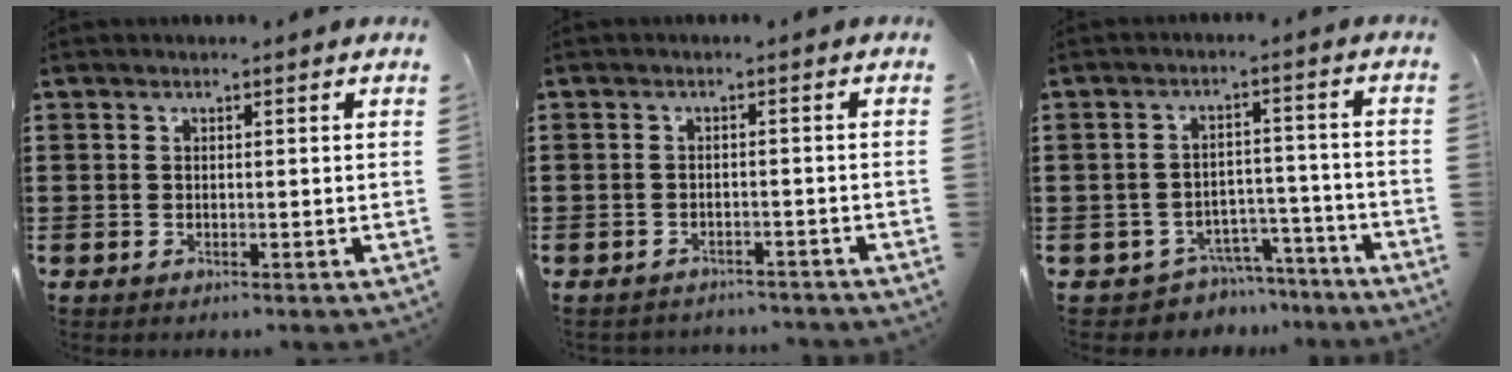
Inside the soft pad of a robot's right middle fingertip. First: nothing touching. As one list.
[{"total": 1.8, "force": [-1.8, 0.2, -0.1], "torque": [-0.005, -0.002, -0.040]}, {"total": 4.6, "force": [-4.3, 1.4, 0.5], "torque": [-0.016, 0.013, -0.089]}]